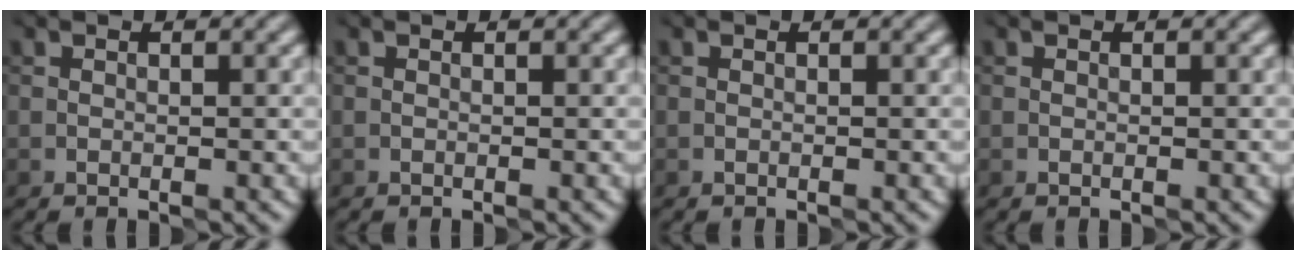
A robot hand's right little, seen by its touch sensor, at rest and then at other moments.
{"total": 0.0}
{"total": 0.0}
{"total": 0.0}